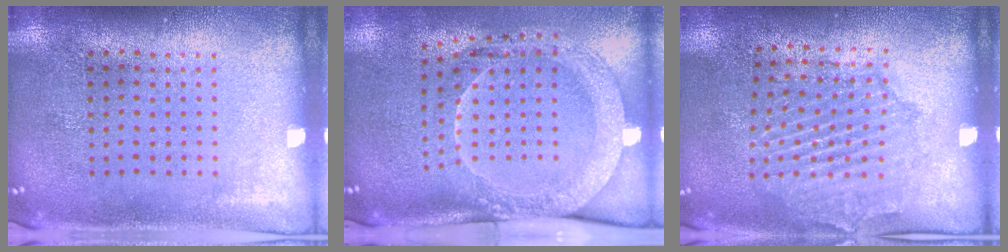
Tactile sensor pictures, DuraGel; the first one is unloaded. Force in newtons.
{"total": 2.1, "press": 2.0, "slide": 0.5}
{"total": 1.5, "press": 1.5, "slide": 0.4}